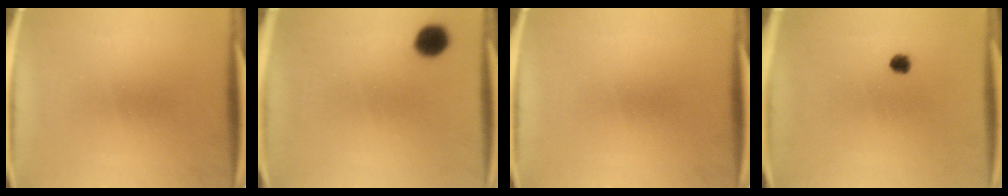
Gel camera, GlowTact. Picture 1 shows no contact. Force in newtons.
{"total": 5.3}
{"total": 0.0}
{"total": 1.7}